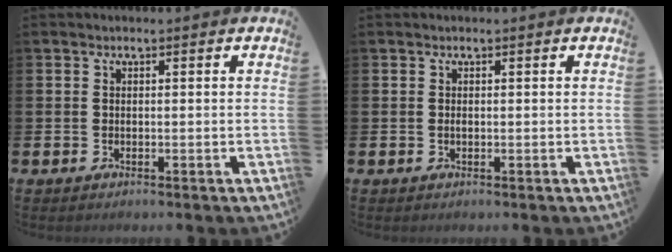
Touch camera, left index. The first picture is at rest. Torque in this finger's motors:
{"motor_torque": [0.20, 0.06, -0.02, 0.00]}